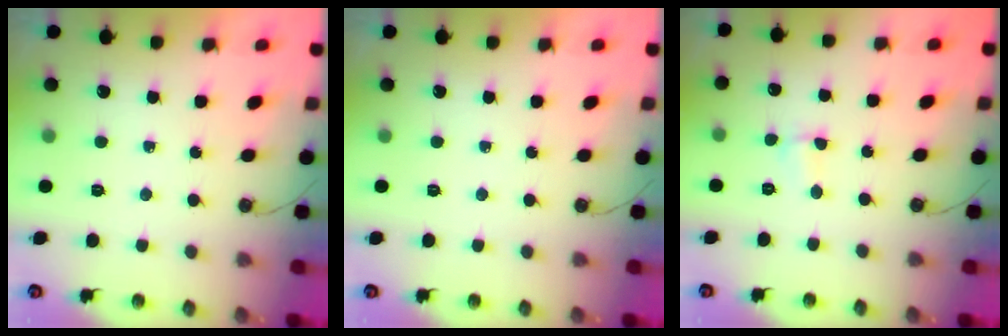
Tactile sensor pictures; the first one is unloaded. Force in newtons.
{"total": 0.0}
{"total": 2.3, "press": 1.9, "slide": 1.4}